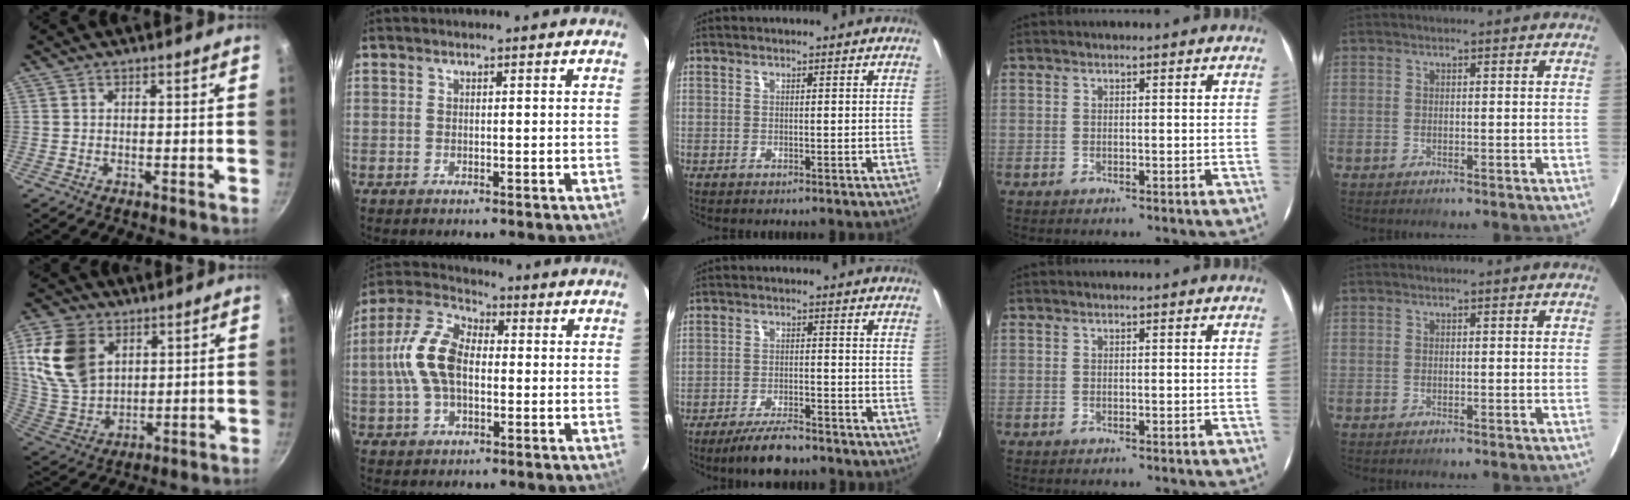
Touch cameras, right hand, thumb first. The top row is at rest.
{"thumb": {"total": 15.6, "force": [5.7, 10.7, 9.8], "torque": [-0.171, -0.017, 0.124]}, "index": {"total": 12.6, "force": [-0.2, 7.3, 10.2], "torque": [-0.220, 0.022, -0.007]}, "middle": {"total": 6.8, "force": [-5.6, 1.6, 3.4], "torque": [-0.078, -0.006, -0.095]}}